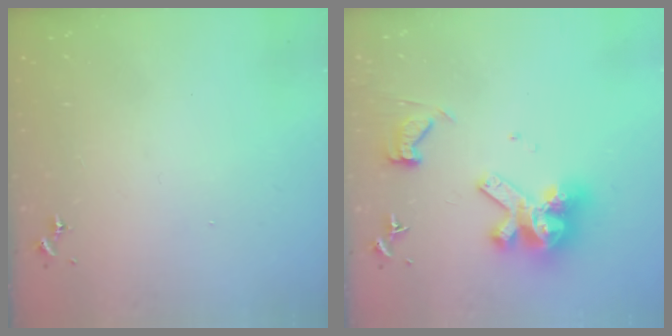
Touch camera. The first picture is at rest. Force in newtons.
{"total": 14.7, "press": 14.6, "slide": 1.8}